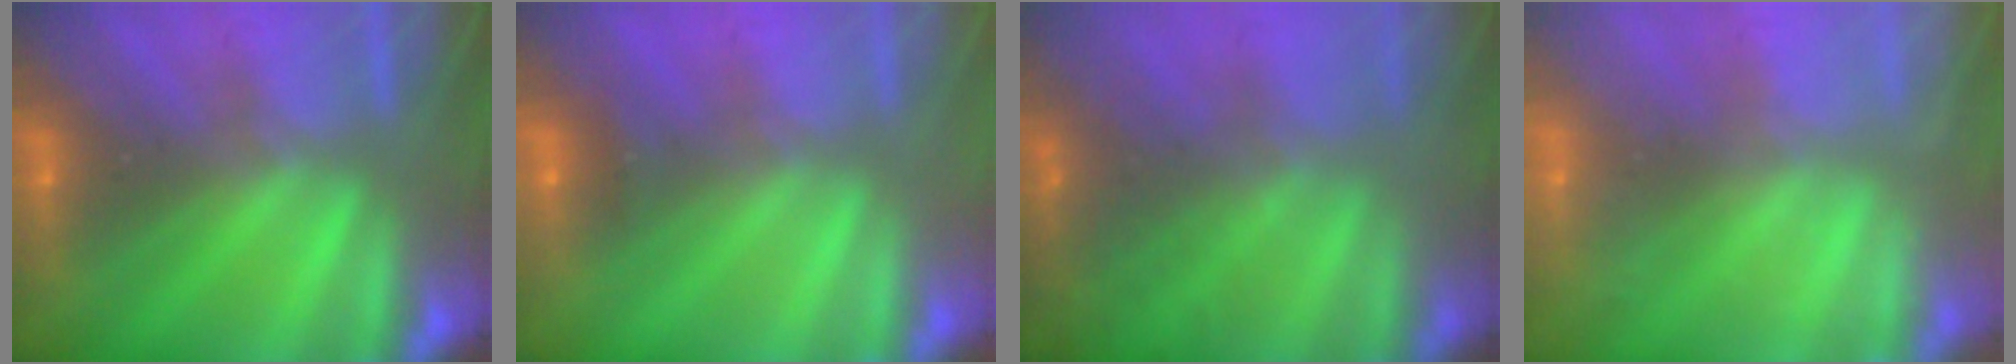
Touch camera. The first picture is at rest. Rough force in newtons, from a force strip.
{"total": 2.4}
{"total": 10.2}
{"total": 2.4}